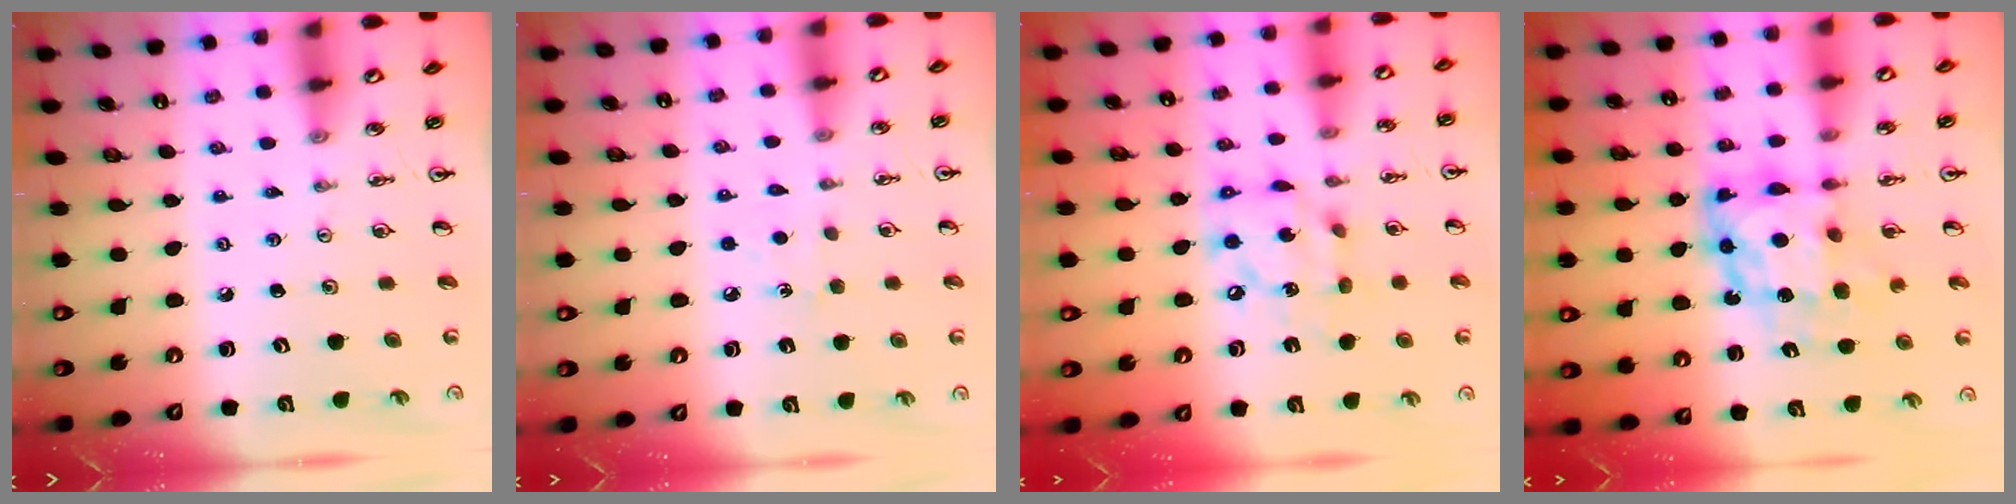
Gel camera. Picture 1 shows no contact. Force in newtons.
{"total": 6.2, "press": 6.1, "slide": 0.7}
{"total": 14.1, "press": 14.0, "slide": 1.2}
{"total": 10.9, "press": 10.8, "slide": 1.0}